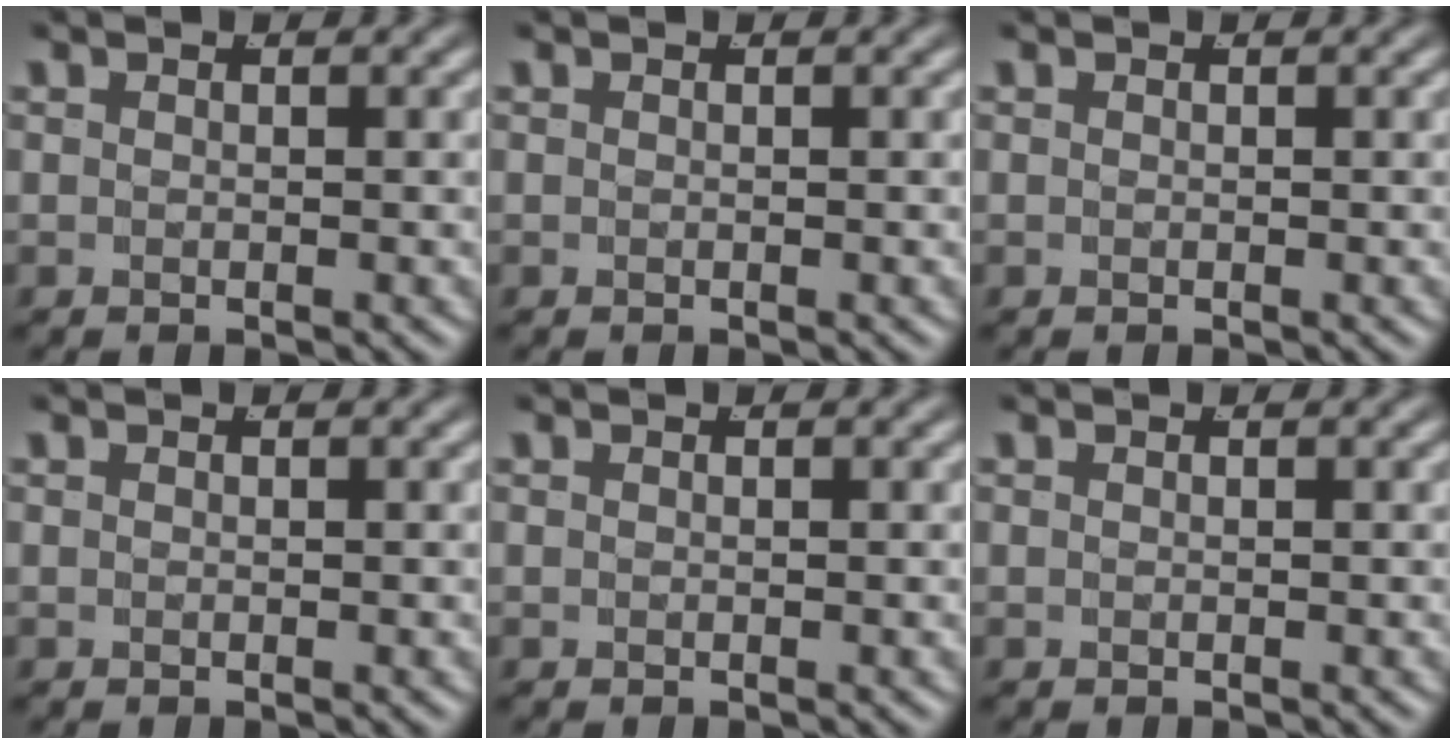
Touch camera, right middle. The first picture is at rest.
{"total": 0.0}
{"total": 0.0}
{"total": 0.0}
{"total": 0.0}
{"total": 0.0}